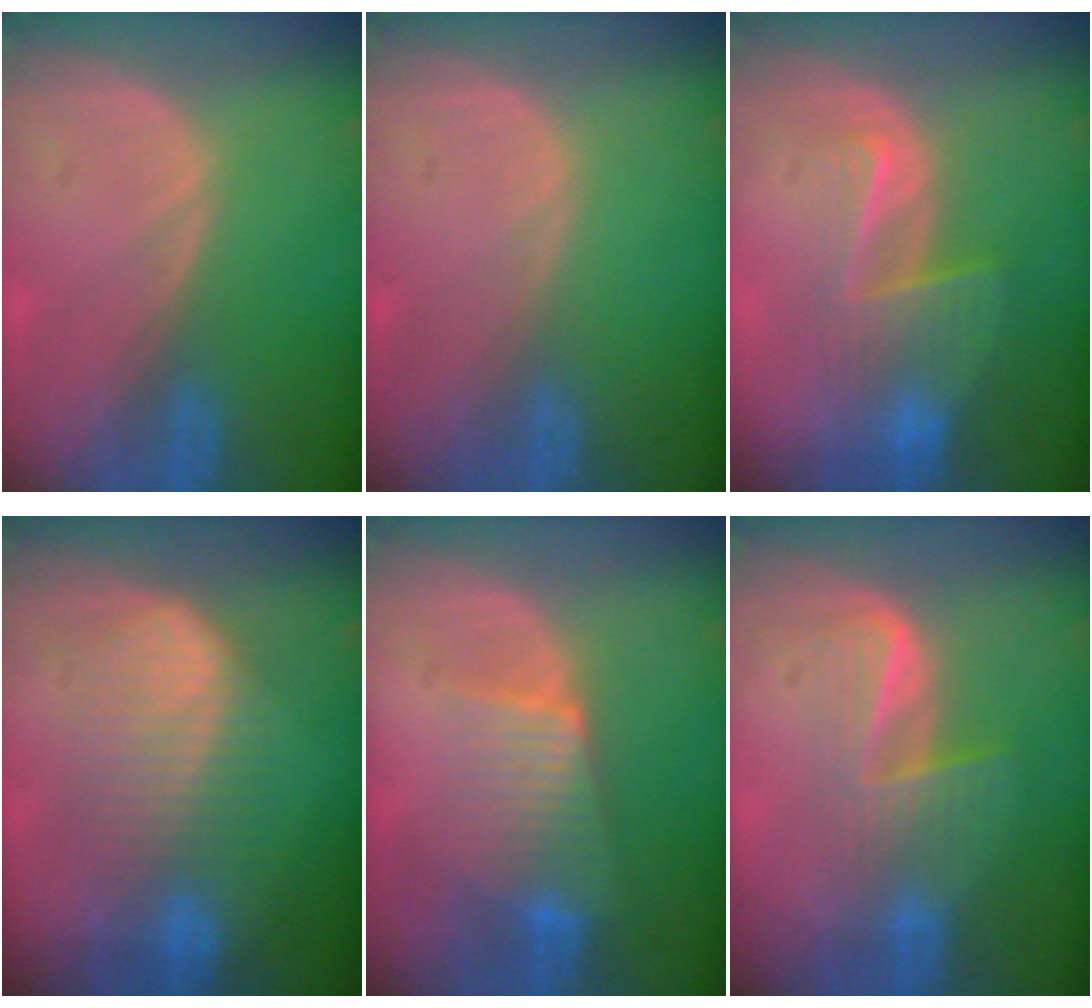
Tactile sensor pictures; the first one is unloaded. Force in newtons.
{"total": 0.0}
{"total": 6.5, "press": 6.0, "slide": 2.4}
{"total": 7.5, "press": 7.5, "slide": 0.2}
{"total": 6.6, "press": 6.2, "slide": 2.4}
{"total": 7.0, "press": 5.7, "slide": 4.0}